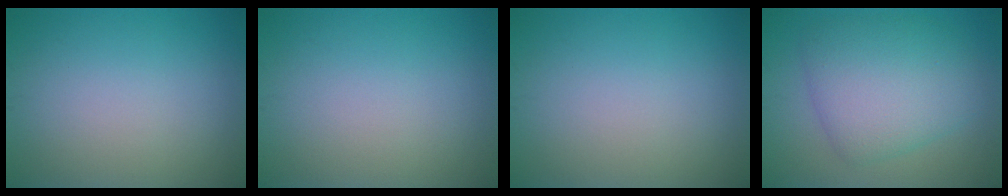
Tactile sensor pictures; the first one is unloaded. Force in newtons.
{"total": 0.0}
{"total": 0.0}
{"total": 6.5, "press": 6.5, "slide": 0.1}